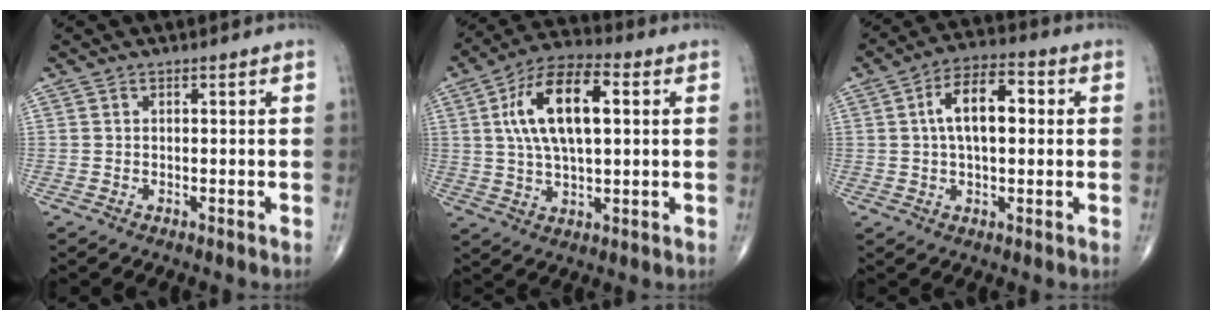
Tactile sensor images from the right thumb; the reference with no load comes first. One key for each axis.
{"total": 15.6, "fx": 3.2, "fy": 7.1, "fz": 13.5, "tx": -0.236, "ty": 0.016, "tz": 0.054}
{"total": 10.7, "fx": 1.6, "fy": 5.4, "fz": 9.0, "tx": -0.140, "ty": 0.021, "tz": 0.020}